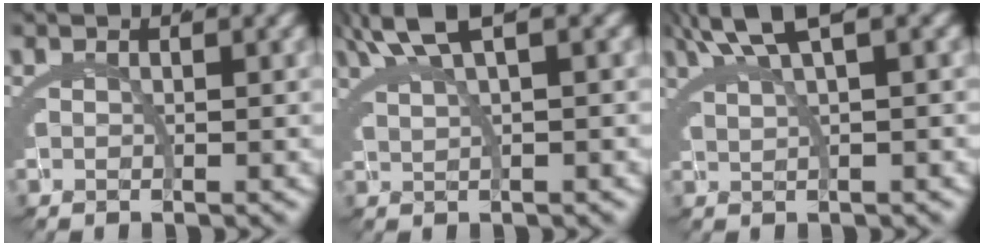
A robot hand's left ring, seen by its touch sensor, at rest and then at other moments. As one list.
[{"total": 3.6, "force": [2.6, -0.8, 2.4], "torque": [-0.031, 0.014, 0.050]}, {"total": 4.1, "force": [2.9, -1.1, 2.7], "torque": [-0.032, 0.016, 0.053]}]